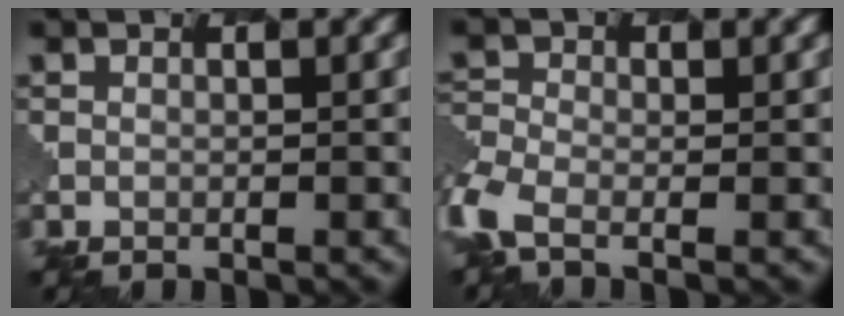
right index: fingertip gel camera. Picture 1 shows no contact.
{"total": 3.4, "force": [-1.9, 1.6, 2.4], "torque": [-0.060, -0.011, -0.051]}